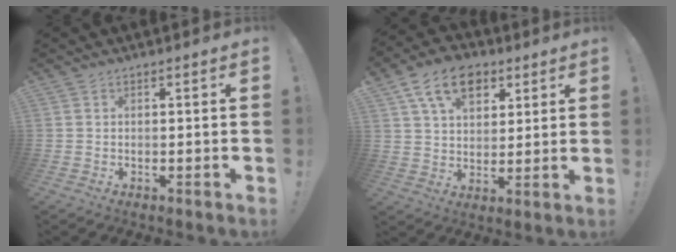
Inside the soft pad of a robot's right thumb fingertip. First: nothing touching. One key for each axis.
{"total": 14.0, "fx": 6.8, "fy": 9.4, "fz": 7.8, "tx": -0.114, "ty": -0.020, "tz": 0.128}